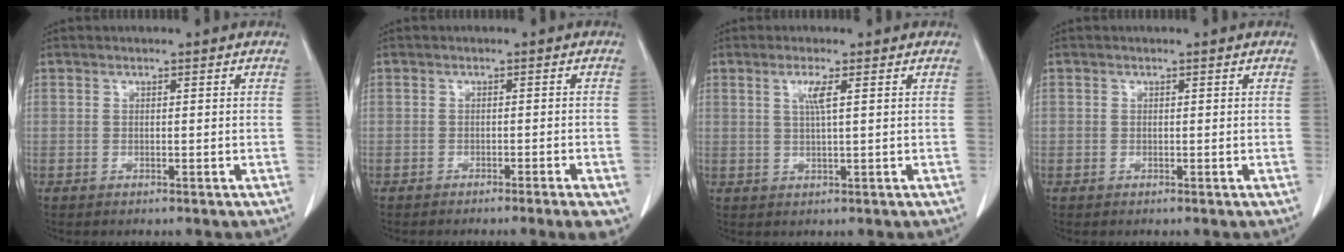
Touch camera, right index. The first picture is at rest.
{"total": 5.4, "force": [-3.4, 0.6, 4.1], "torque": [-0.036, -0.008, -0.046]}
{"total": 2.7, "force": [1.0, -0.2, 2.5], "torque": [-0.053, 0.000, 0.018]}
{"total": 0.0}